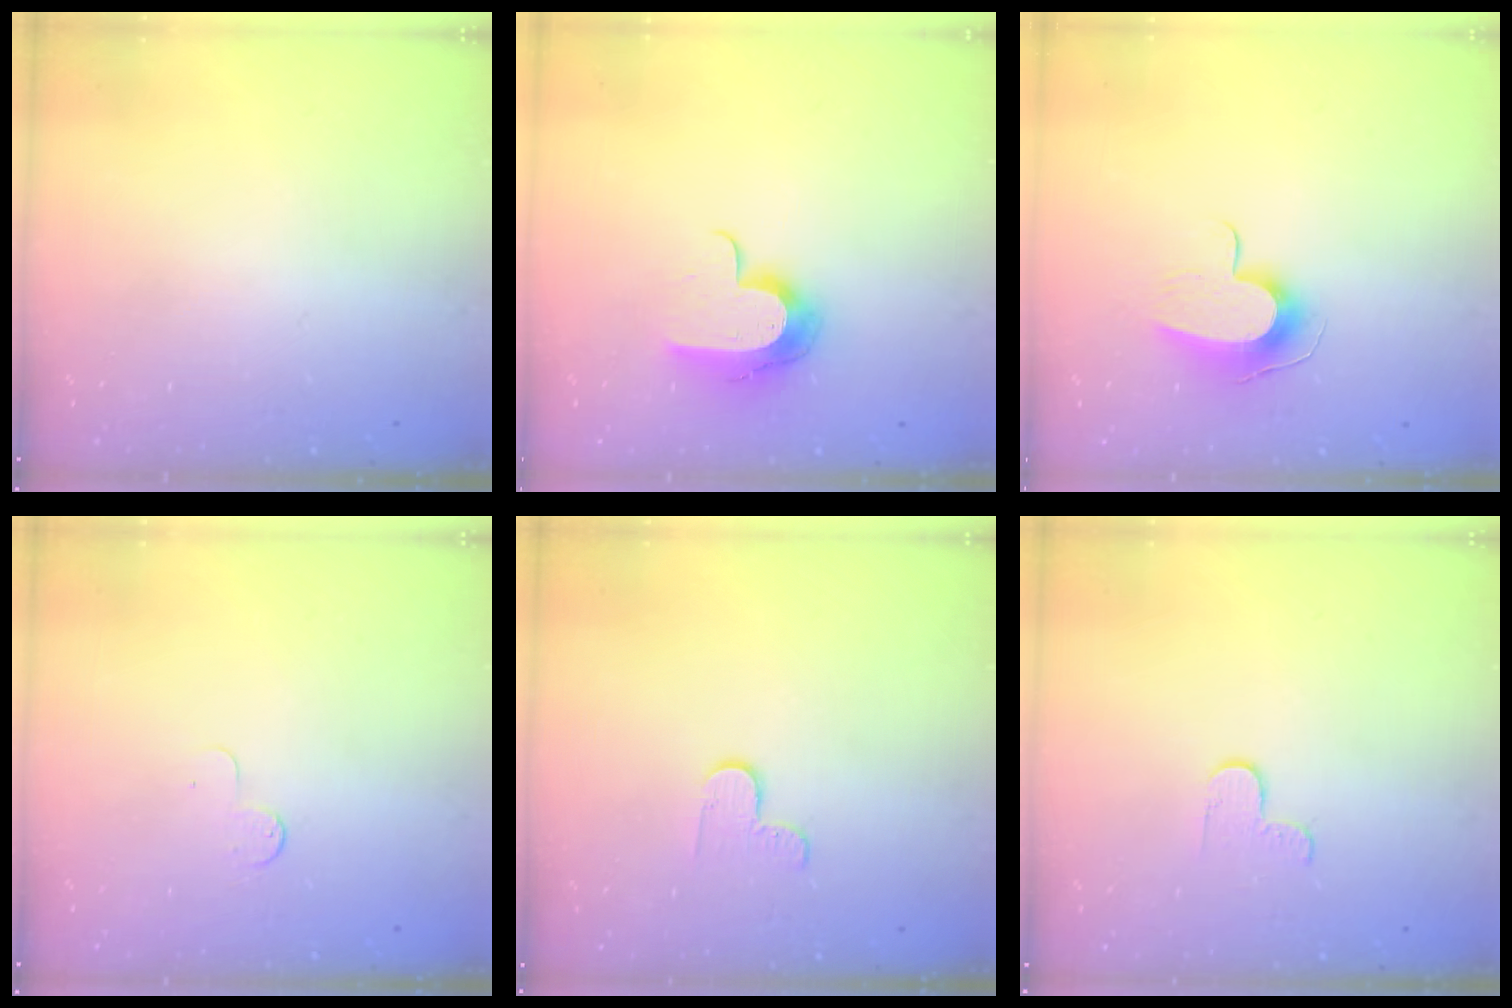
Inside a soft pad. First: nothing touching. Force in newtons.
{"total": 11.3, "press": 11.2, "slide": 0.7}
{"total": 9.4, "press": 9.4, "slide": 0.6}
{"total": 4.1, "press": 4.0, "slide": 0.4}
{"total": 3.8, "press": 3.8, "slide": 0.4}
{"total": 2.7, "press": 2.6, "slide": 0.4}